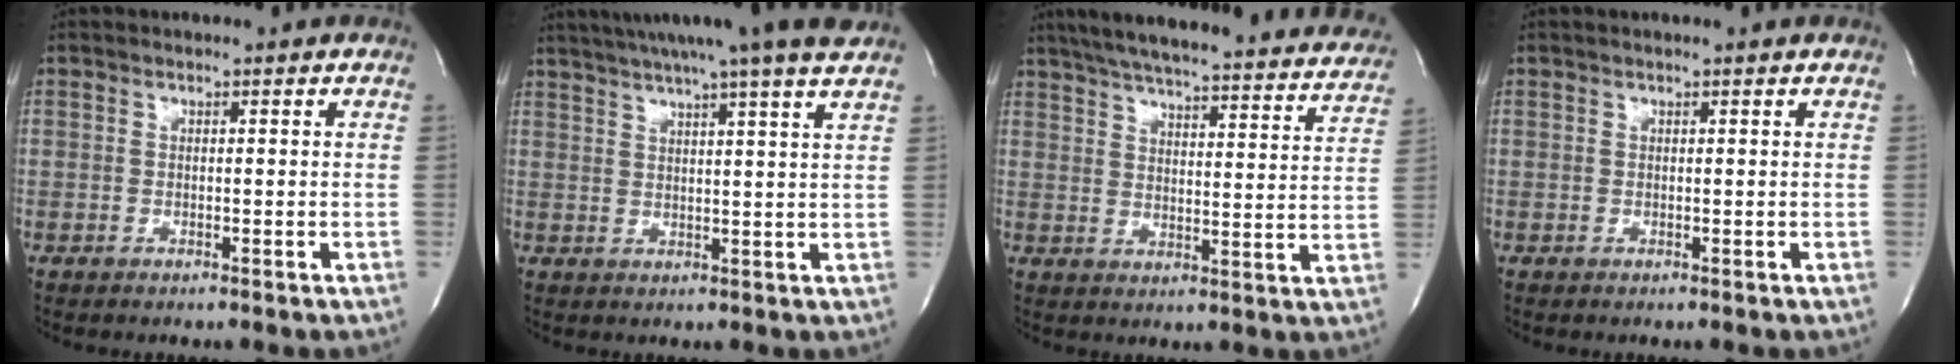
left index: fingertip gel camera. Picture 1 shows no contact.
{"total": 16.0, "force": [13.5, -1.5, 8.4], "torque": [-0.145, 0.004, 0.178]}
{"total": 32.9, "force": [29.3, 5.0, 14.0], "torque": [-0.229, -0.043, 0.358]}
{"total": 0.9, "force": [0.8, -0.2, 0.5], "torque": [-0.009, 0.007, 0.016]}